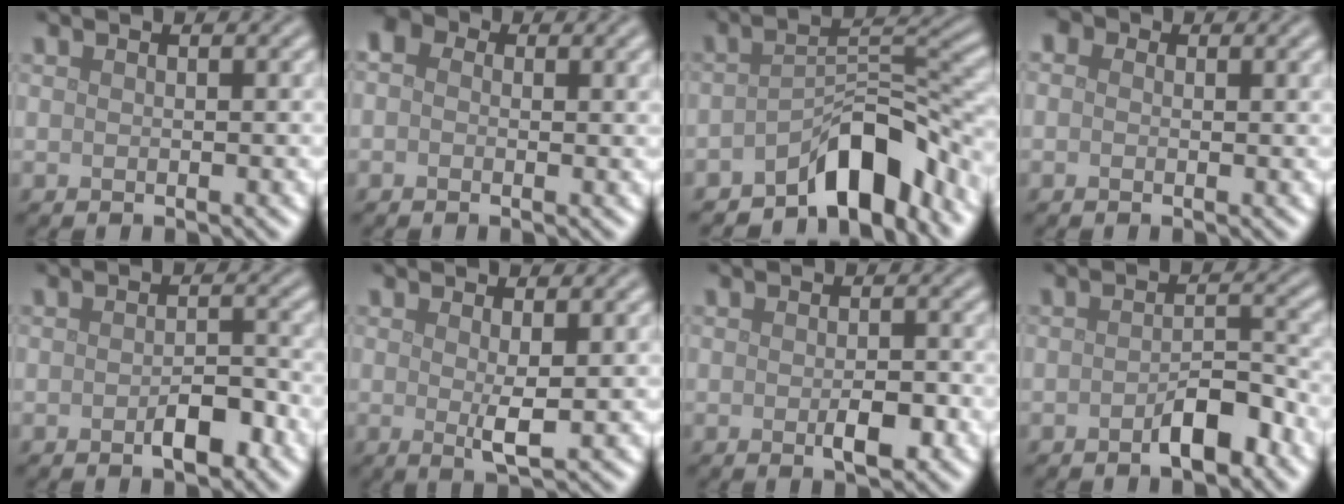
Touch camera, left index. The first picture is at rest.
{"total": 3.2, "force": [0.8, 2.4, 2.0], "torque": [-0.028, 0.012, -0.017]}
{"total": 6.8, "force": [-4.8, 2.5, 4.1], "torque": [-0.043, 0.011, -0.086]}
{"total": 2.5, "force": [0.9, 1.8, 1.5], "torque": [-0.010, 0.008, -0.017]}
{"total": 2.8, "force": [-1.3, 1.2, 2.2], "torque": [-0.031, 0.001, -0.020]}
{"total": 2.1, "force": [0.3, 0.3, 2.1], "torque": [-0.040, -0.009, 0.007]}
{"total": 2.4, "force": [-0.8, 0.9, 2.1], "torque": [-0.030, -0.003, -0.010]}
{"total": 3.4, "force": [-2.0, 1.2, 2.5], "torque": [-0.033, 0.009, -0.034]}